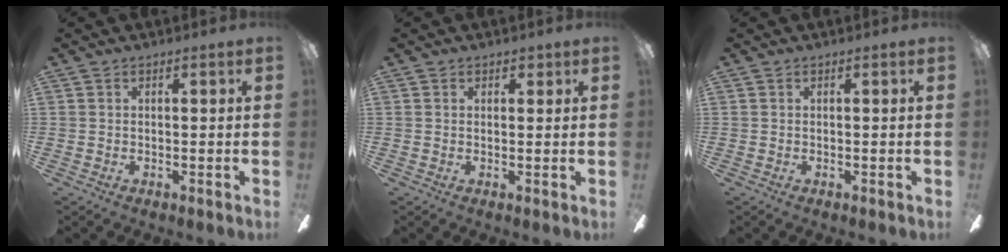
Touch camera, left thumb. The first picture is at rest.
{"total": 1.5, "force": [0.8, 1.0, 0.7], "torque": [0.003, -0.002, 0.011]}
{"total": 0.0}